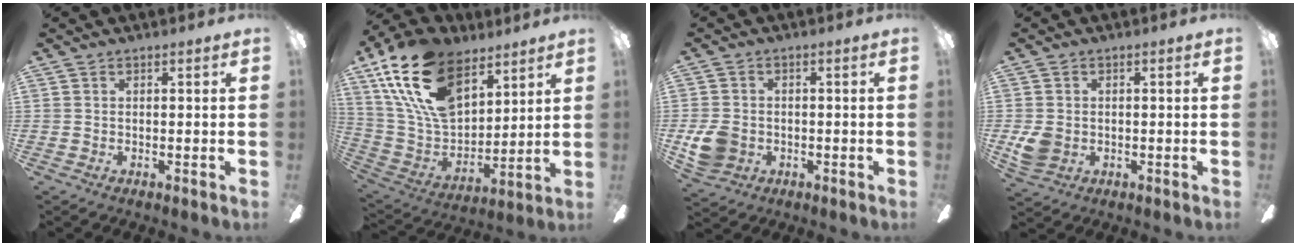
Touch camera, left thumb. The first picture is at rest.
{"total": 23.2, "force": [13.6, 12.9, 13.7], "torque": [-0.289, -0.061, 0.248]}
{"total": 7.2, "force": [-1.2, 5.9, 3.9], "torque": [-0.083, 0.013, -0.020]}
{"total": 4.9, "force": [-0.4, 3.9, 2.9], "torque": [-0.054, 0.003, -0.005]}